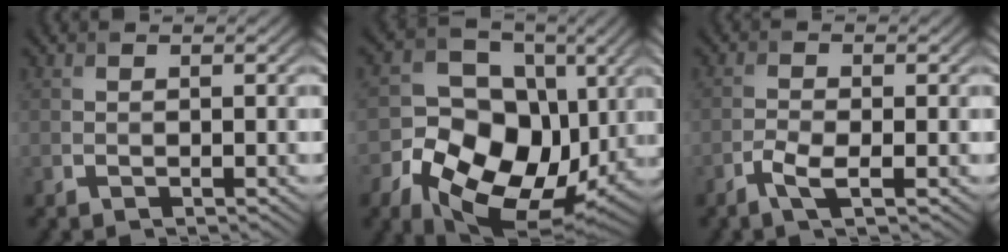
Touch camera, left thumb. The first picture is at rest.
{"total": 15.0, "force": [-3.7, 11.4, 9.0], "torque": [-0.176, -0.044, -0.056]}
{"total": 2.6, "force": [-1.4, 0.7, 2.1], "torque": [-0.051, 0.001, -0.032]}